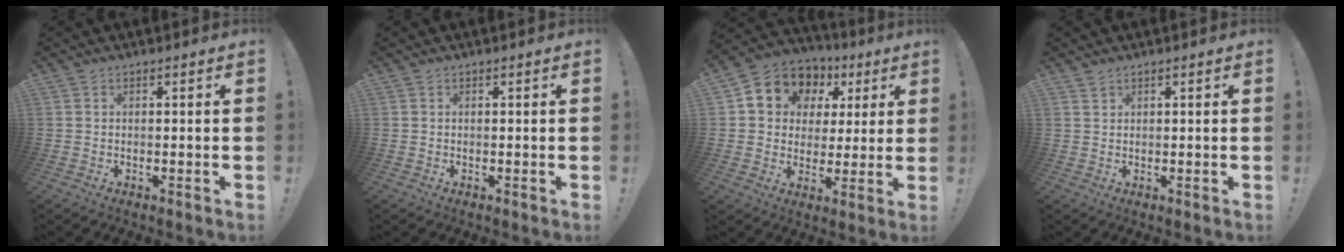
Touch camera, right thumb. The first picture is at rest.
{"total": 0.0}
{"total": 10.5, "force": [4.3, 8.8, 3.9], "torque": [-0.067, -0.023, 0.085]}
{"total": 1.3, "force": [1.2, 0.6, 0.2], "torque": [-0.001, -0.007, 0.022]}